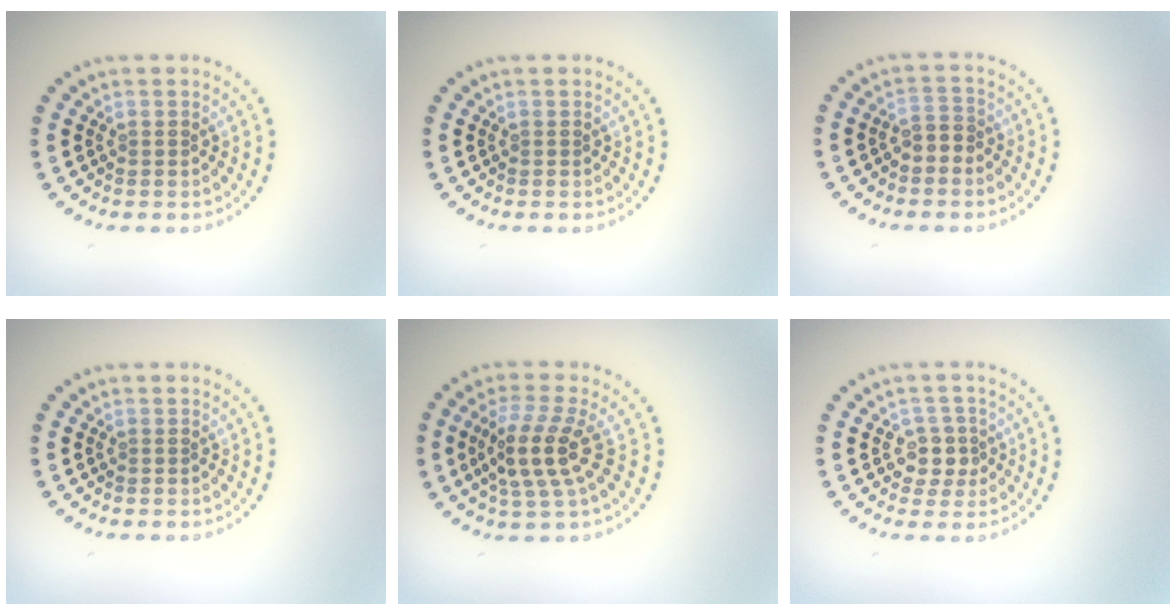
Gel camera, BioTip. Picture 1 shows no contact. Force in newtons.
{"total": 0.0}
{"total": 1.6, "press": 1.4, "slide": 0.7}
{"total": 0.0}
{"total": 4.1, "press": 3.5, "slide": 2.2}
{"total": 2.4, "press": 2.1, "slide": 1.2}